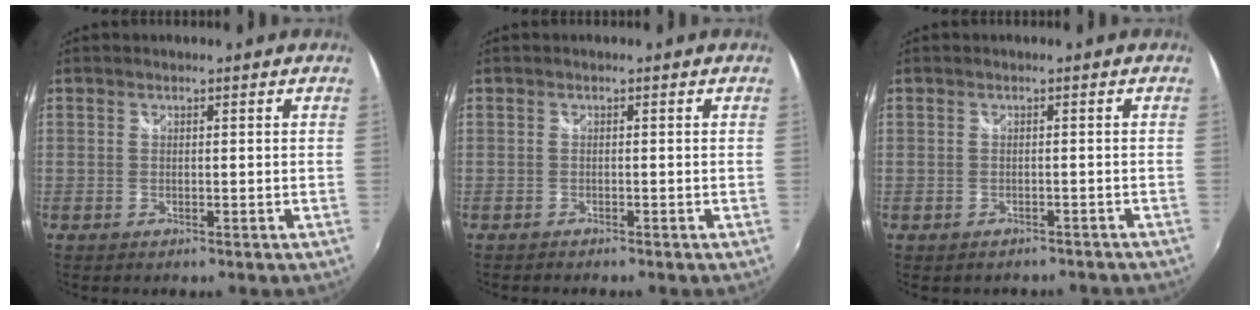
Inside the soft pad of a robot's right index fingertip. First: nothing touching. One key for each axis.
{"total": 0.9, "fx": -0.9, "fy": 0.2, "fz": 0.2, "tx": -0.006, "ty": -0.006, "tz": -0.016}
{"total": 4.2, "fx": -3.5, "fy": 1.9, "fz": 1.2, "tx": -0.023, "ty": -0.010, "tz": -0.038}